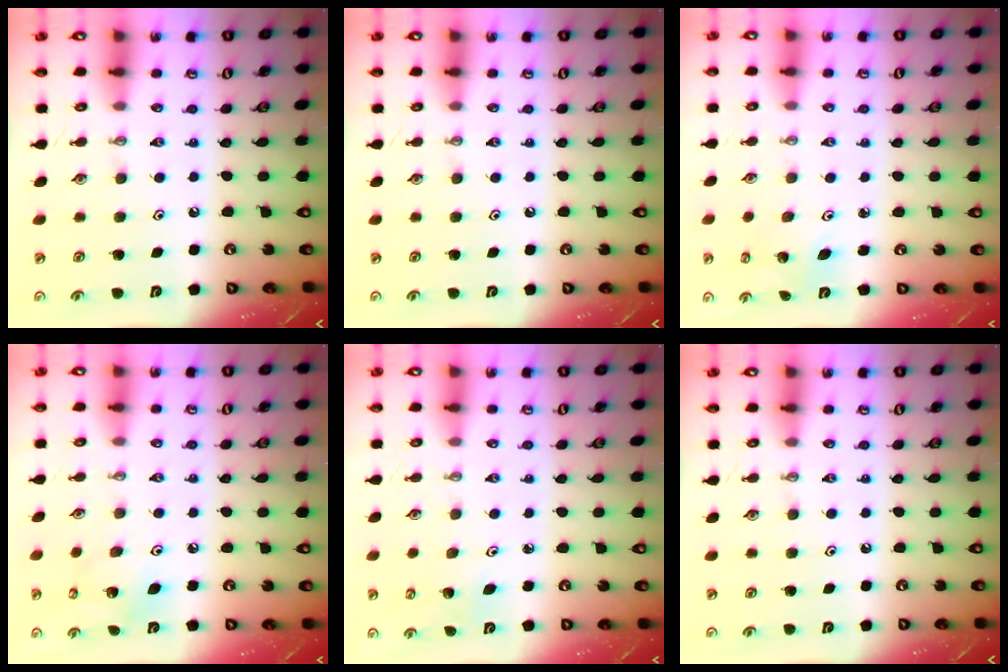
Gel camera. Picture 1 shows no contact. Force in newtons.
{"total": 0.0}
{"total": 3.5, "press": 3.5, "slide": 0.2}
{"total": 8.7, "press": 8.4, "slide": 1.9}
{"total": 3.9, "press": 3.8, "slide": 0.5}
{"total": 0.0}